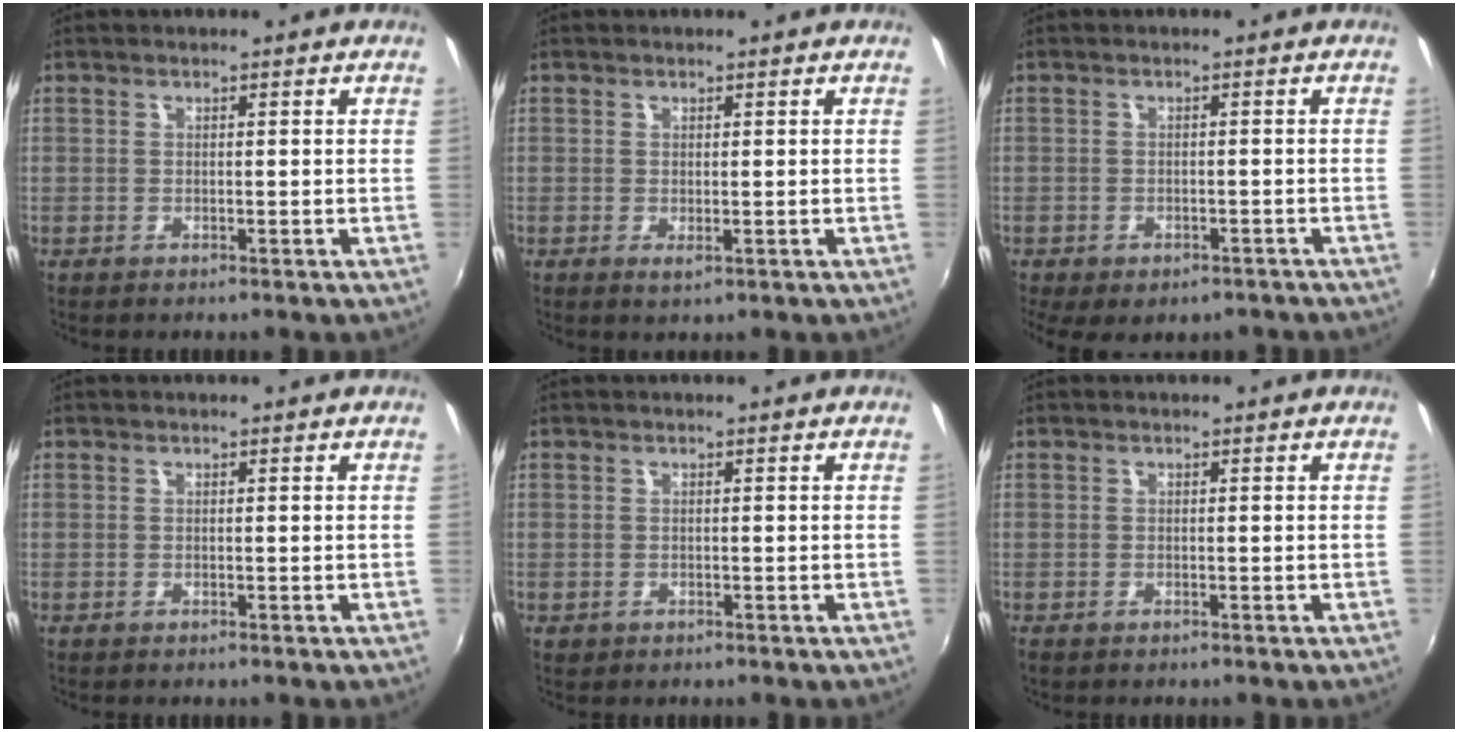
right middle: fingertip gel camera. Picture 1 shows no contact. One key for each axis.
{"total": 1.0, "fx": 0.1, "fy": 0.2, "fz": 1.0, "tx": -0.017, "ty": -0.002, "tz": 0.002}
{"total": 8.1, "fx": -5.5, "fy": 4.2, "fz": 4.2, "tx": -0.092, "ty": -0.023, "tz": -0.068}
{"total": 0.0}
{"total": 0.8, "fx": -0.3, "fy": 0.7, "fz": 0.3, "tx": -0.005, "ty": -0.001, "tz": -0.004}
{"total": 0.0}